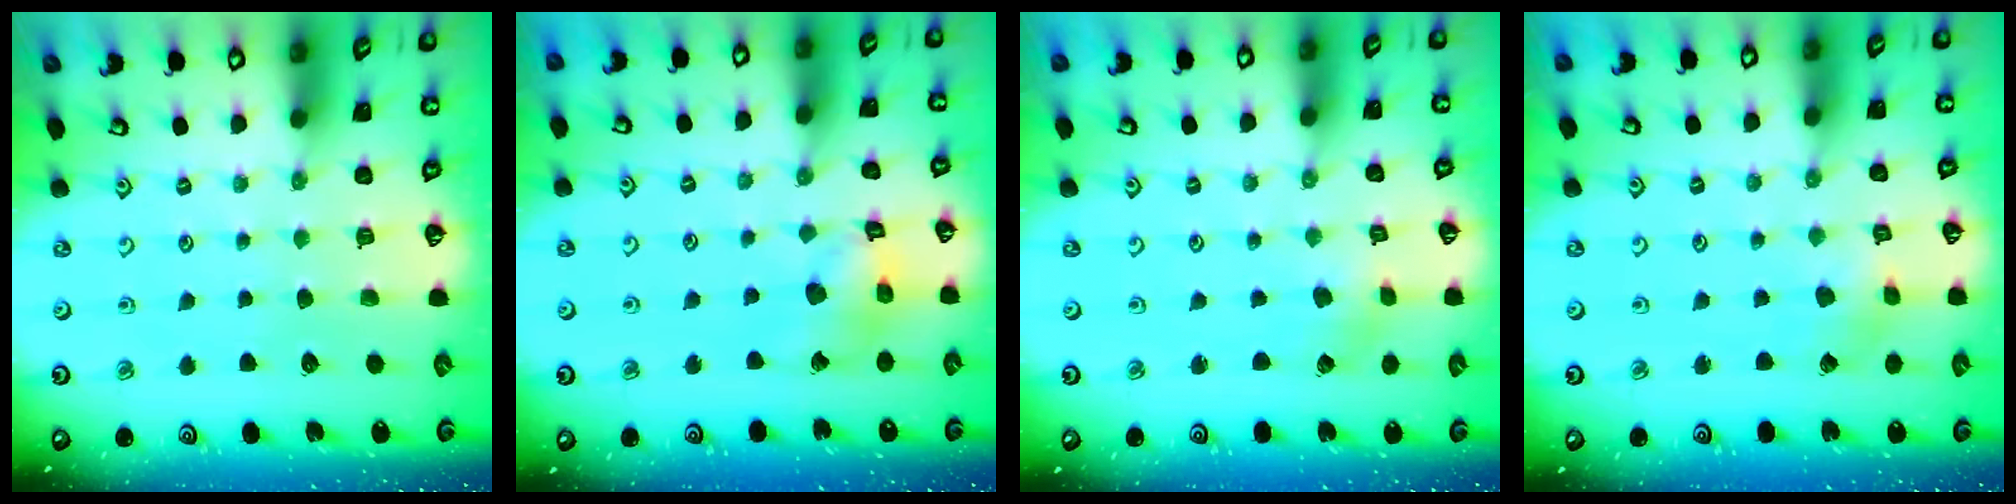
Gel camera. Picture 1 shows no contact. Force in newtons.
{"total": 11.1, "press": 11.0, "slide": 1.2}
{"total": 1.2, "press": 1.1, "slide": 0.2}
{"total": 1.7, "press": 1.7, "slide": 0.2}